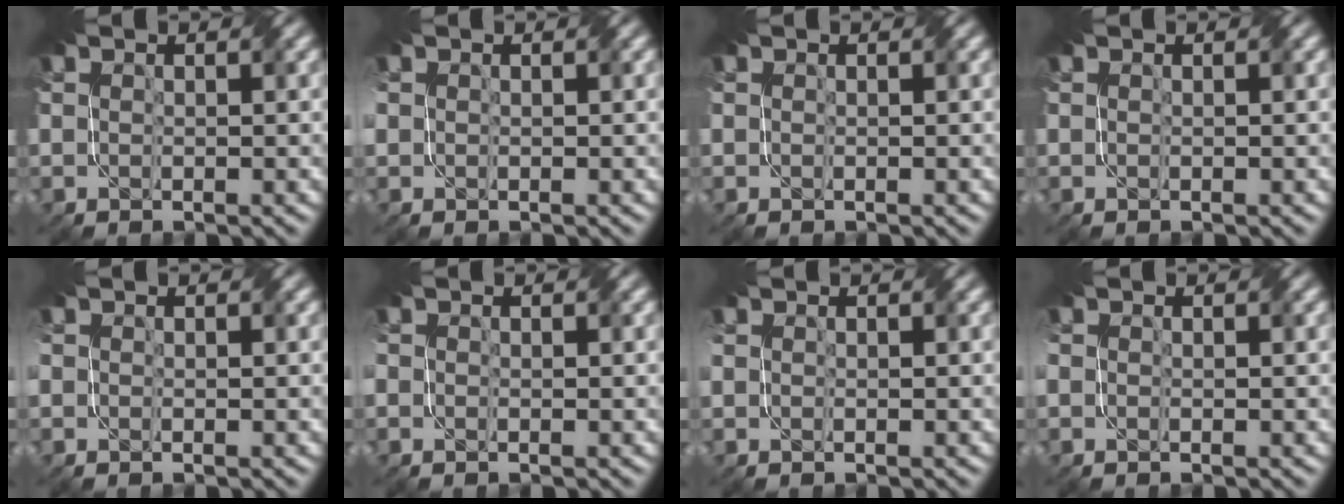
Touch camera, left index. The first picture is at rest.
{"total": 0.5, "force": [0.0, 0.4, 0.3], "torque": [-0.011, 0.006, -0.004]}
{"total": 0.0}
{"total": 0.0}
{"total": 1.5, "force": [0.3, 1.0, 1.1], "torque": [-0.017, 0.005, -0.003]}
{"total": 1.0, "force": [0.0, 0.8, 0.6], "torque": [-0.008, 0.005, -0.010]}
{"total": 1.0, "force": [0.3, 0.7, 0.7], "torque": [-0.015, 0.005, 0.006]}
{"total": 1.3, "force": [0.0, 0.9, 1.0], "torque": [-0.012, 0.003, -0.008]}